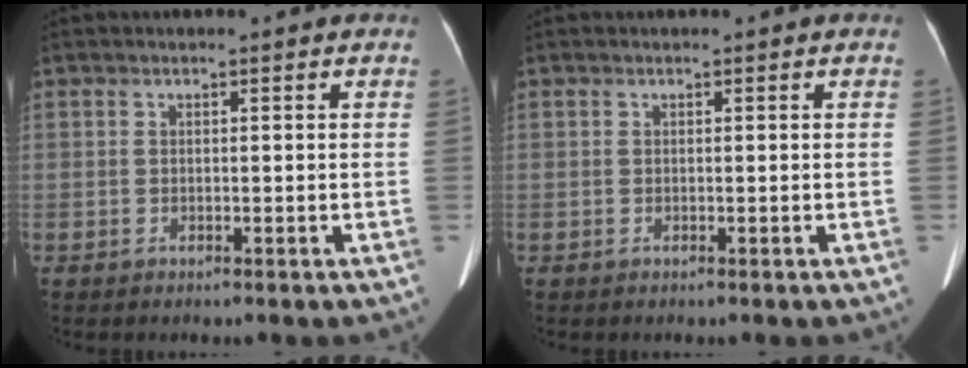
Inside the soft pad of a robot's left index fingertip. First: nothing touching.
{"total": 0.0}